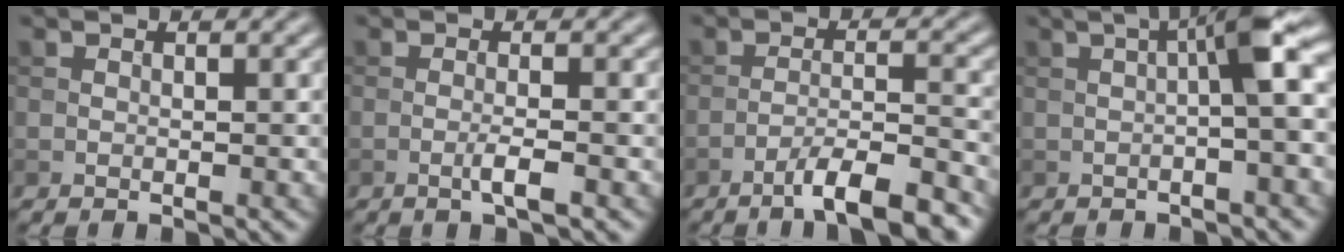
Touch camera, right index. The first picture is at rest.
{"total": 1.9, "force": [-0.7, 0.2, 1.8], "torque": [-0.030, 0.005, -0.017]}
{"total": 6.8, "force": [-4.8, 1.1, 4.7], "torque": [-0.067, 0.009, -0.078]}
{"total": 5.7, "force": [0.6, 0.9, 5.6], "torque": [-0.085, 0.023, 0.001]}